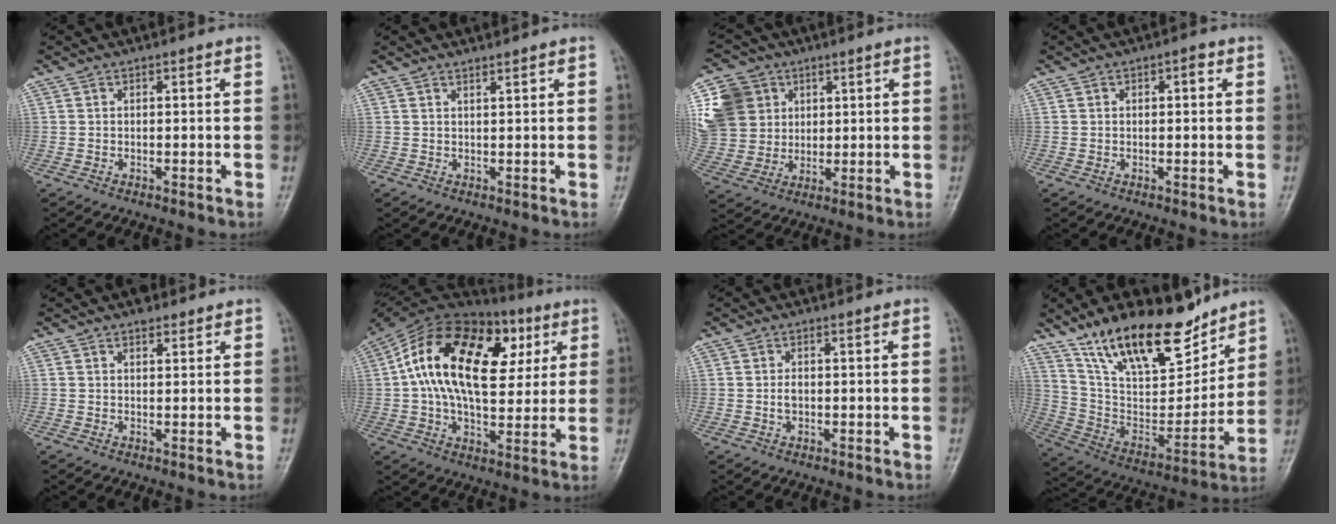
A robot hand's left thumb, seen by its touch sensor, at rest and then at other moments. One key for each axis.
{"total": 0.9, "fx": 0.9, "fy": -0.1, "fz": 0.3, "tx": -0.005, "ty": -0.010, "tz": 0.017}
{"total": 16.4, "fx": 5.1, "fy": 14.1, "fz": 6.8, "tx": -0.145, "ty": 0.016, "tz": 0.106}
{"total": 1.6, "fx": 0.4, "fy": 1.0, "fz": 1.3, "tx": -0.010, "ty": 0.007, "tz": 0.002}
{"total": 2.2, "fx": 1.7, "fy": 1.2, "fz": 0.8, "tx": -0.001, "ty": -0.009, "tz": 0.021}
{"total": 25.5, "fx": 6.3, "fy": 14.2, "fz": 20.2, "tx": -0.340, "ty": 0.020, "tz": 0.092}
{"total": 1.5, "fx": 0.1, "fy": 0.9, "fz": 1.2, "tx": -0.021, "ty": 0.002, "tz": 0.004}
{"total": 23.5, "fx": 16.6, "fy": 9.4, "fz": 13.8, "tx": -0.189, "ty": -0.076, "tz": 0.293}